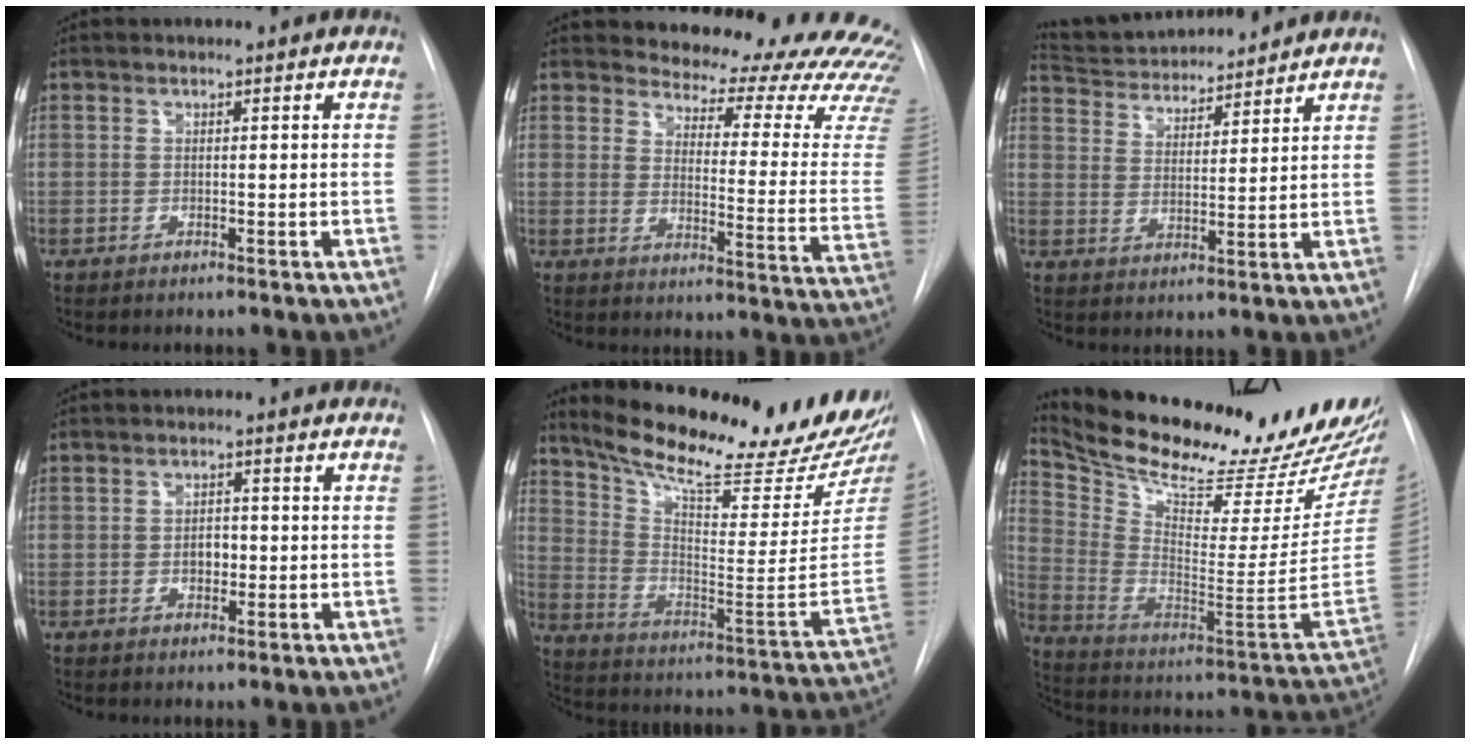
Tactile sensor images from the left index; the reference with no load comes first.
{"total": 24.3, "force": [22.8, 5.3, 6.8], "torque": [-0.082, -0.134, 0.247]}
{"total": 13.2, "force": [12.5, 2.2, 3.5], "torque": [-0.062, 0.022, 0.207]}
{"total": 2.4, "force": [-0.3, 1.6, 1.7], "torque": [-0.023, 0.004, -0.004]}
{"total": 28.1, "force": [24.1, 3.1, 14.1], "torque": [-0.227, -0.083, 0.337]}
{"total": 30.3, "force": [26.5, 3.9, 14.2], "torque": [-0.233, -0.102, 0.370]}